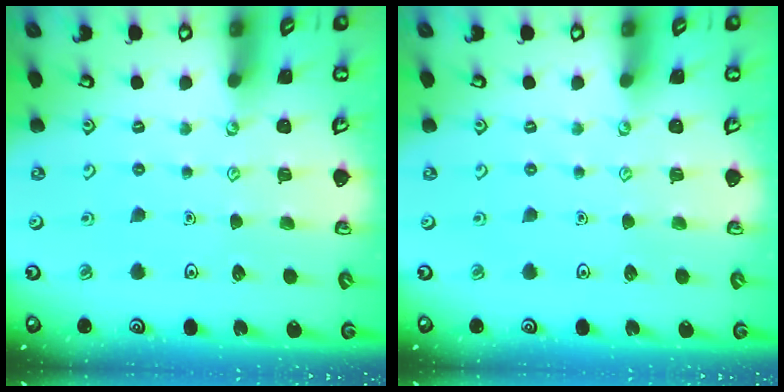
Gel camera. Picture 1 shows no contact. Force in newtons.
{"total": 0.0}